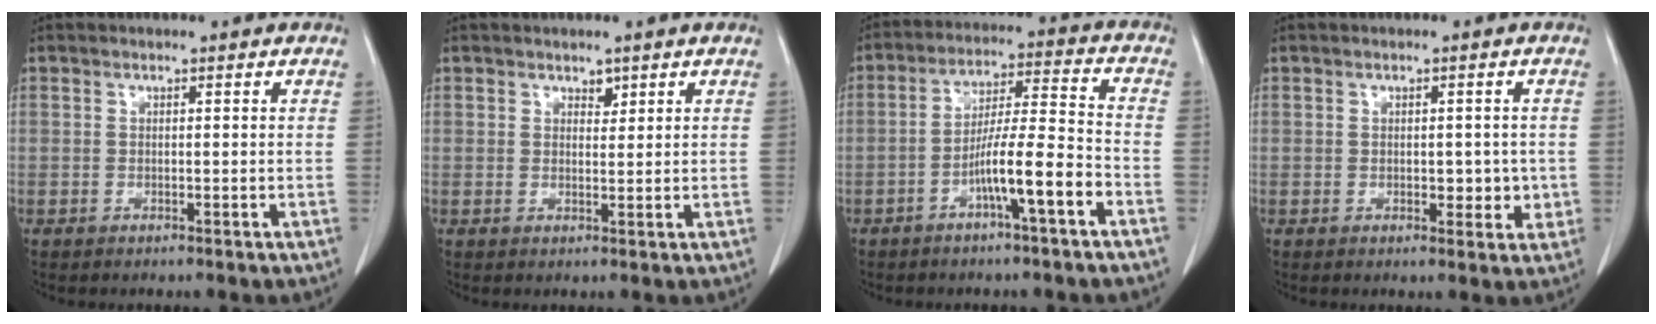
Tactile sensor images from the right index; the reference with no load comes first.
{"total": 2.1, "force": [1.3, 1.4, 0.9], "torque": [-0.019, 0.004, 0.027]}
{"total": 10.4, "force": [-4.7, 0.5, 9.2], "torque": [-0.163, 0.015, -0.079]}
{"total": 4.5, "force": [-0.5, 2.5, 3.7], "torque": [-0.046, 0.007, -0.001]}